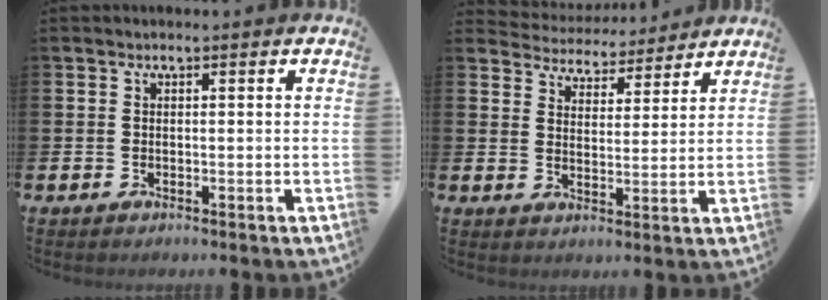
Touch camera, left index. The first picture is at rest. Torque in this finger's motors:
{"motor_torque": [0.21, -0.34, 0.04, -0.07]}